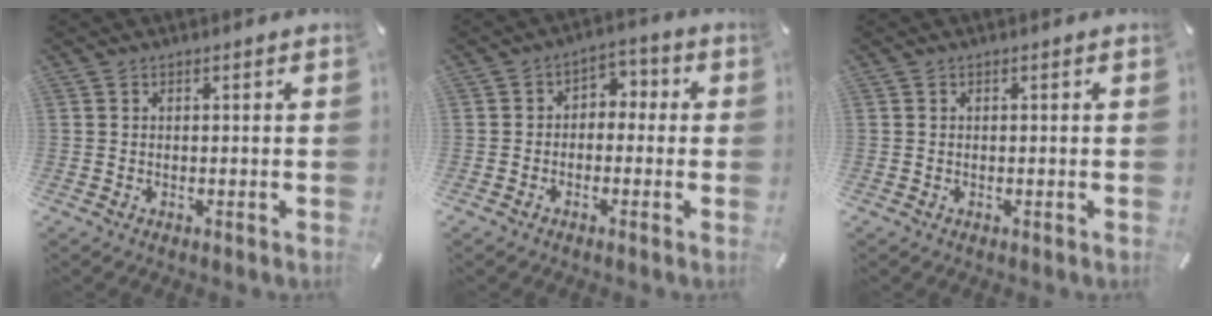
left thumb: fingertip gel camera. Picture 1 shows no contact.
{"total": 4.0, "force": [-2.1, 3.0, 1.5], "torque": [-0.027, 0.019, -0.042]}
{"total": 0.0}